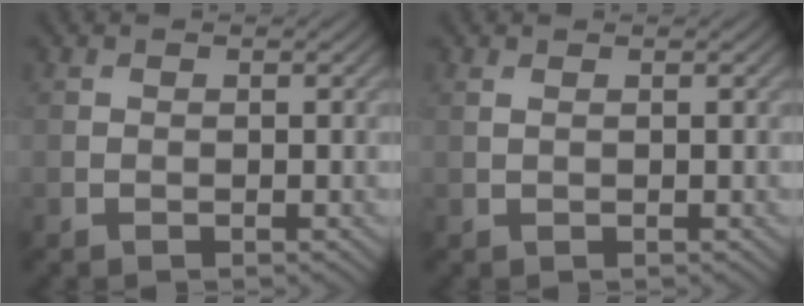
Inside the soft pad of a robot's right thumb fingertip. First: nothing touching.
{"total": 0.5, "force": [0.3, 0.1, 0.4], "torque": [-0.011, 0.003, 0.006]}